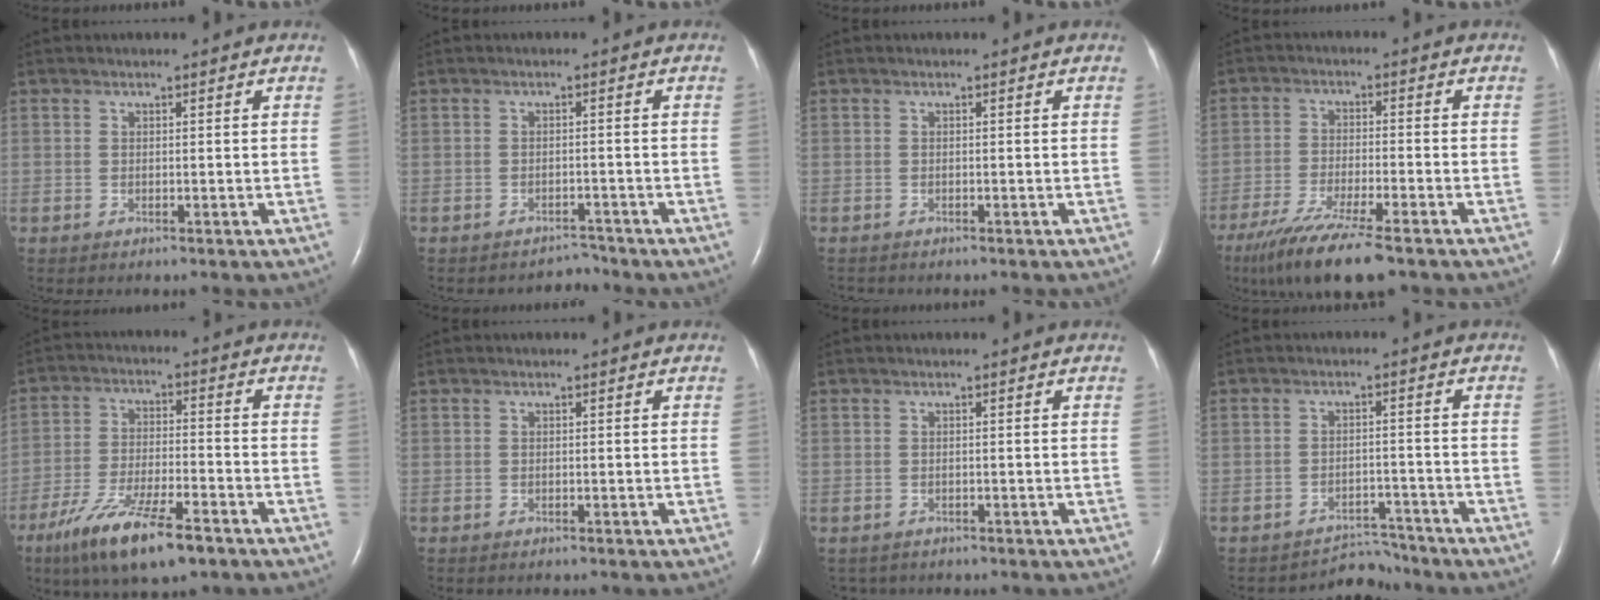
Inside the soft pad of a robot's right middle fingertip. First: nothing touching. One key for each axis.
{"total": 1.9, "fx": -1.7, "fy": 0.1, "fz": -0.8, "tx": 0.012, "ty": -0.002, "tz": -0.023}
{"total": 0.6, "fx": -0.6, "fy": 0.1, "fz": 0.0, "tx": -0.005, "ty": -0.001, "tz": -0.011}
{"total": 12.1, "fx": -8.8, "fy": 1.0, "fz": 8.2, "tx": -0.150, "ty": -0.034, "tz": -0.149}
{"total": 12.4, "fx": -8.1, "fy": 2.5, "fz": 9.0, "tx": -0.173, "ty": -0.023, "tz": -0.140}
{"total": 1.4, "fx": -1.2, "fy": 0.4, "fz": 0.6, "tx": -0.011, "ty": -0.003, "tz": -0.012}
{"total": 2.1, "fx": -1.8, "fy": 1.0, "fz": 0.0, "tx": -0.002, "ty": -0.002, "tz": -0.024}
{"total": 4.2, "fx": -3.9, "fy": 0.5, "fz": -1.5, "tx": 0.023, "ty": 0.012, "tz": -0.056}